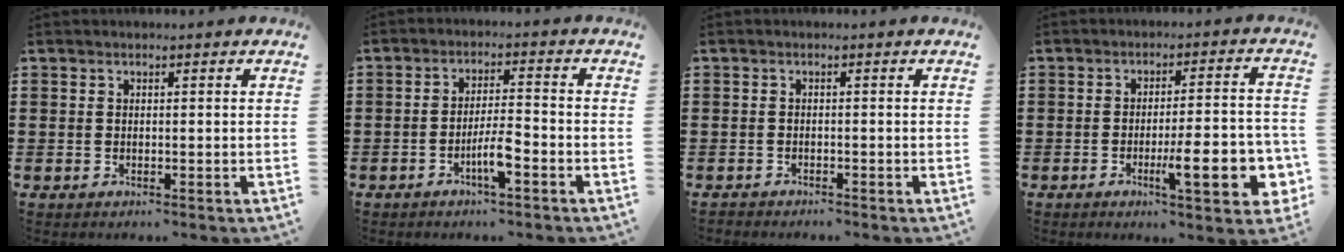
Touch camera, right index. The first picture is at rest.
{"total": 4.8, "force": [-2.4, 0.8, 4.1], "torque": [-0.084, -0.003, -0.046]}
{"total": 1.0, "force": [-1.0, 0.3, -0.2], "torque": [0.000, 0.005, -0.023]}
{"total": 10.9, "force": [-3.3, 2.4, 10.1], "torque": [-0.148, -0.008, -0.052]}